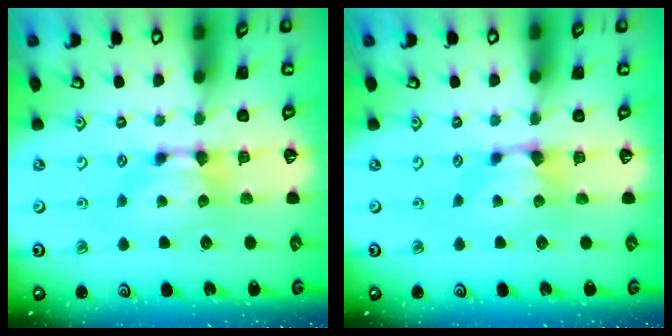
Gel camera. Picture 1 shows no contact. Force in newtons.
{"total": 0.0}